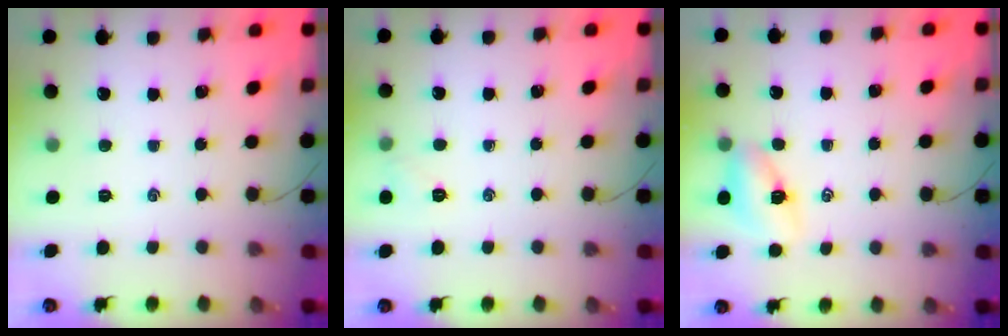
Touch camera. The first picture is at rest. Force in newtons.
{"total": 4.6, "press": 4.4, "slide": 1.3}
{"total": 6.0, "press": 5.9, "slide": 0.8}